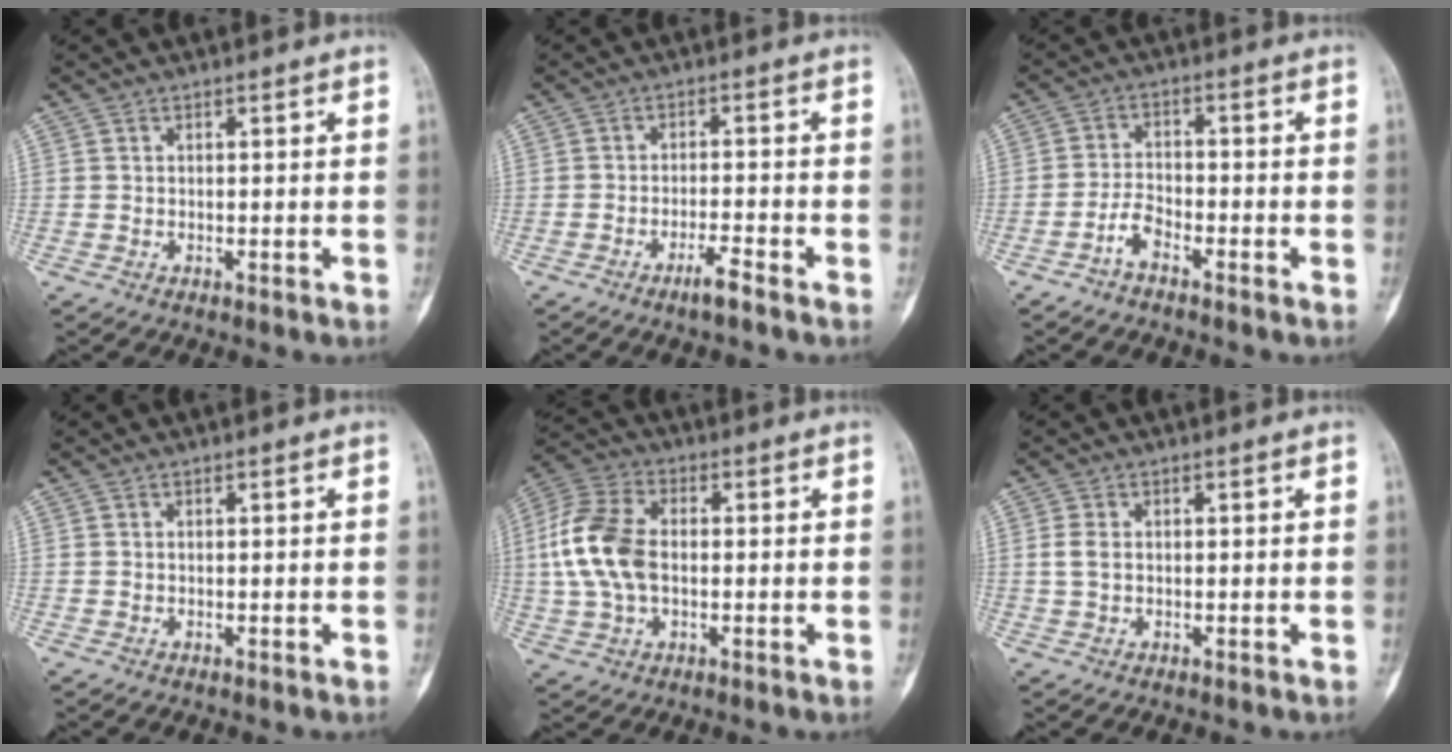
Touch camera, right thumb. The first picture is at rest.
{"total": 3.4, "force": [-2.5, 0.2, 2.3], "torque": [-0.049, 0.011, -0.048]}
{"total": 3.8, "force": [-2.7, 1.5, 2.2], "torque": [-0.041, 0.024, -0.055]}
{"total": 0.0}
{"total": 12.8, "force": [0.2, 8.0, 10.1], "torque": [-0.217, 0.019, 0.000]}
{"total": 2.2, "force": [0.2, 1.4, 1.7], "torque": [-0.043, 0.000, 0.003]}